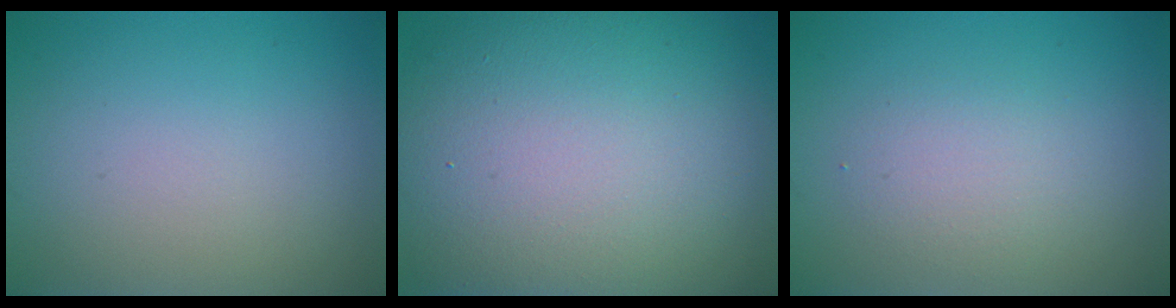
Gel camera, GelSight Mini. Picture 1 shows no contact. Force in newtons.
{"total": 17.0, "press": 17.0, "slide": 1.0}
{"total": 2.4, "press": 2.4, "slide": 0.0}